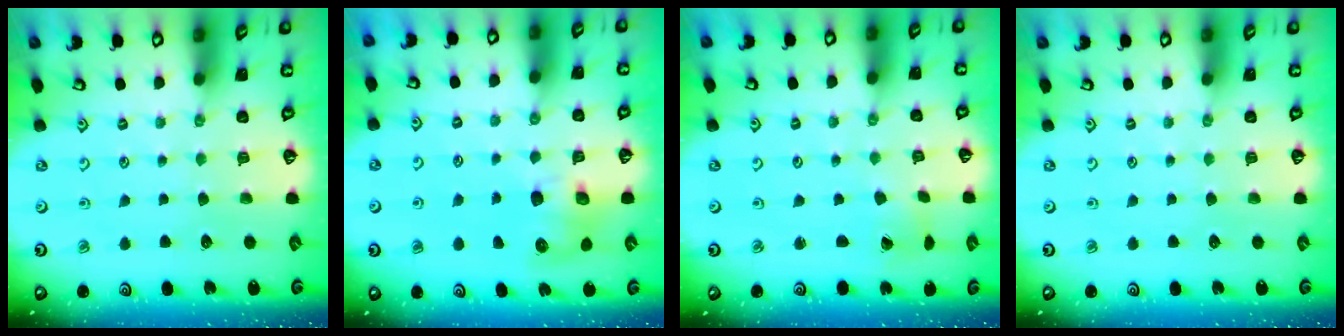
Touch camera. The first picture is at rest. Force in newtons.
{"total": 7.5, "press": 7.4, "slide": 1.0}
{"total": 1.2, "press": 1.2, "slide": 0.2}
{"total": 0.0}